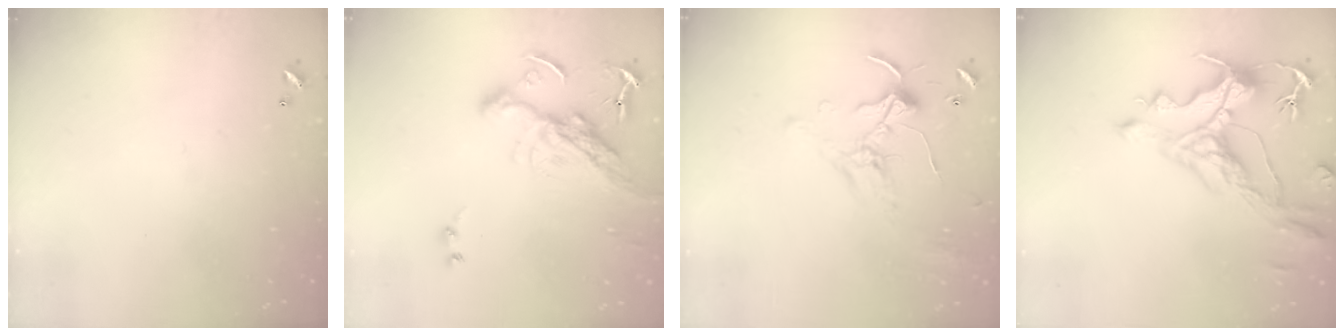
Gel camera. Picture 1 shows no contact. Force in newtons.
{"total": 12.7, "press": 12.6, "slide": 1.7}
{"total": 0.9, "press": 0.8, "slide": 0.4}
{"total": 4.1, "press": 3.7, "slide": 1.7}